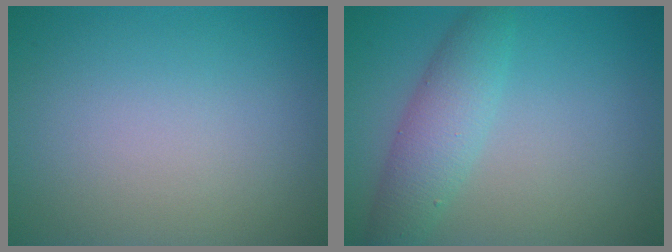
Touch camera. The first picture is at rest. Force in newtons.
{"total": 3.8, "press": 3.8, "slide": 0.1}